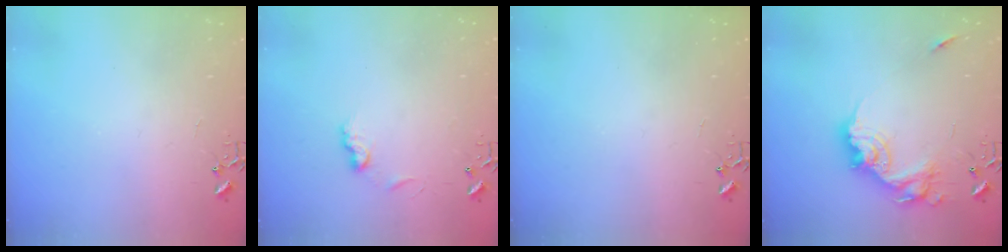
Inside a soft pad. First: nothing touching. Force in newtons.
{"total": 7.6, "press": 7.6, "slide": 0.7}
{"total": 0.0}
{"total": 17.5, "press": 17.4, "slide": 1.9}